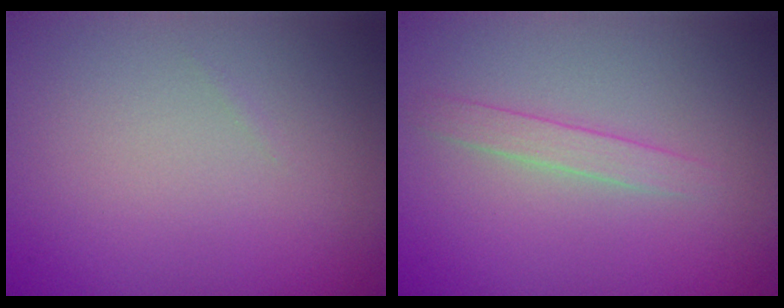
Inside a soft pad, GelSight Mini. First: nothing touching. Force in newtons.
{"total": 1.6, "press": 1.6, "slide": 0.0}